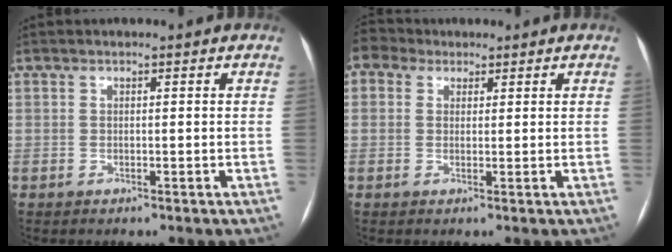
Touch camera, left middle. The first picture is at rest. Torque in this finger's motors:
{"motor_torque": [1.05, -1.09, 1.05, 0.21]}